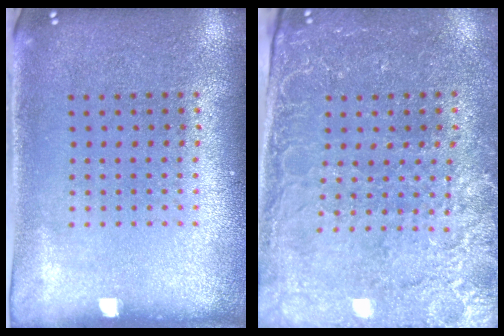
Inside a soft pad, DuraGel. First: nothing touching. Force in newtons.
{"total": 3.1, "press": 2.9, "slide": 1.0}